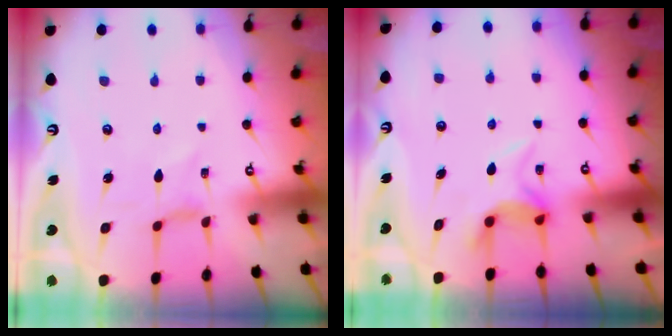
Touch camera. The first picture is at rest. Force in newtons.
{"total": 6.5, "press": 6.4, "slide": 0.7}